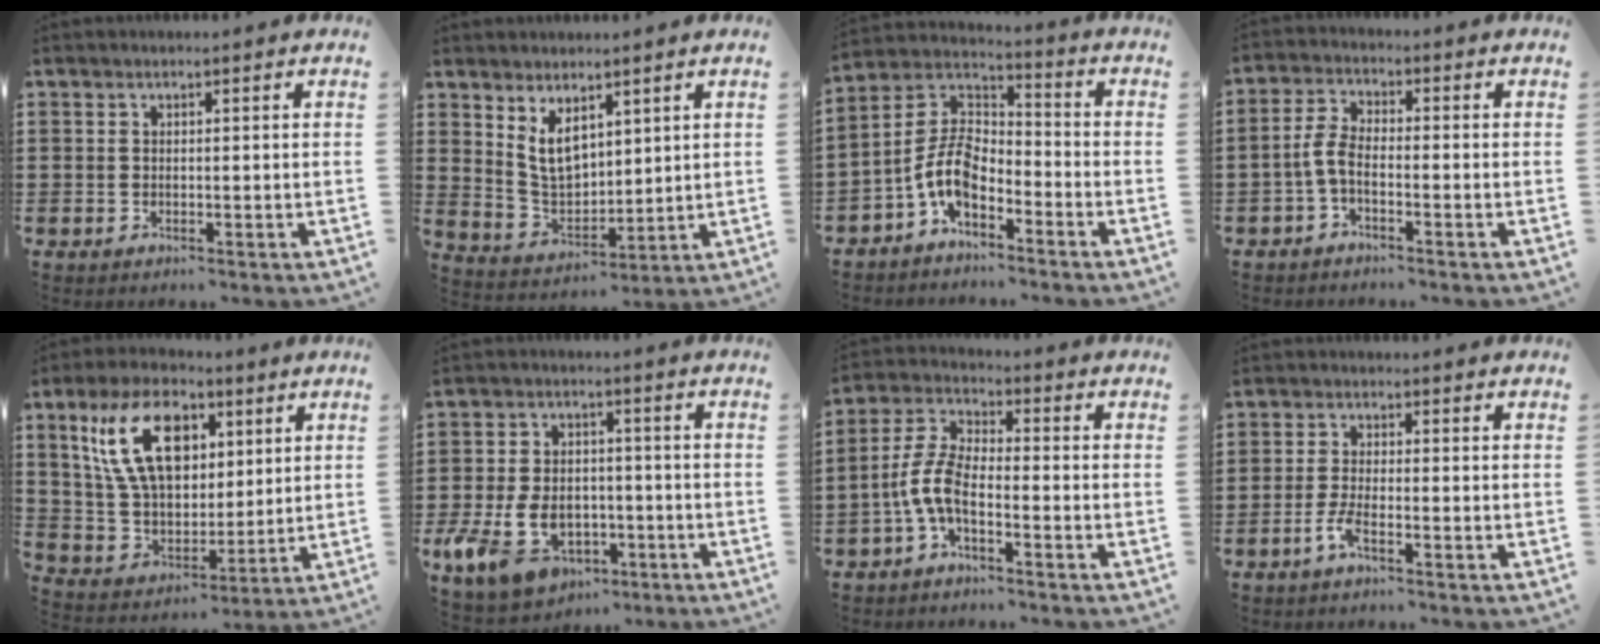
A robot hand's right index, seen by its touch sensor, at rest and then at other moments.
{"total": 6.8, "force": [3.4, 4.0, 4.4], "torque": [-0.098, -0.006, 0.060]}
{"total": 7.9, "force": [-4.0, 3.7, 5.7], "torque": [-0.146, -0.014, -0.087]}
{"total": 4.5, "force": [-1.7, 1.7, 3.8], "torque": [-0.097, -0.003, -0.040]}
{"total": 13.9, "force": [5.4, 8.2, 9.9], "torque": [-0.217, 0.015, 0.095]}
{"total": 9.9, "force": [-3.7, 6.8, 6.1], "torque": [-0.161, 0.007, -0.070]}
{"total": 6.6, "force": [-2.9, 2.5, 5.4], "torque": [-0.145, -0.008, -0.065]}
{"total": 3.2, "force": [-1.9, 0.5, 2.5], "torque": [-0.065, -0.008, -0.040]}